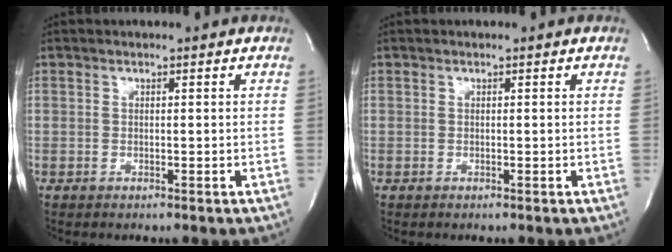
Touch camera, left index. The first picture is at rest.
{"total": 0.0}